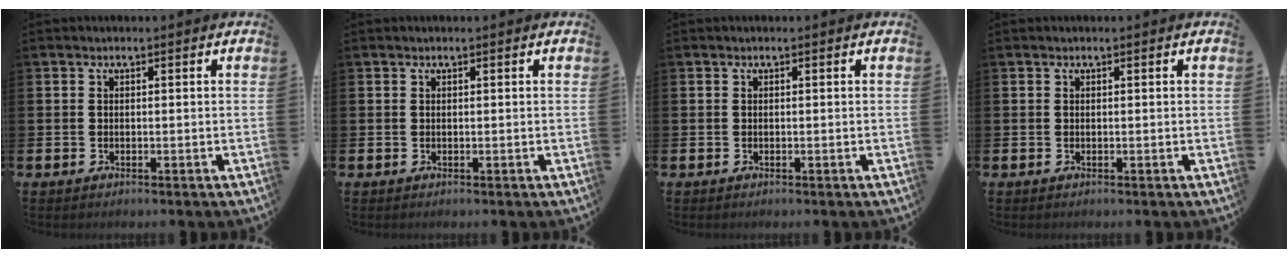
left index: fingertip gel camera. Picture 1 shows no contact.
{"total": 0.0}
{"total": 0.0}
{"total": 0.0}